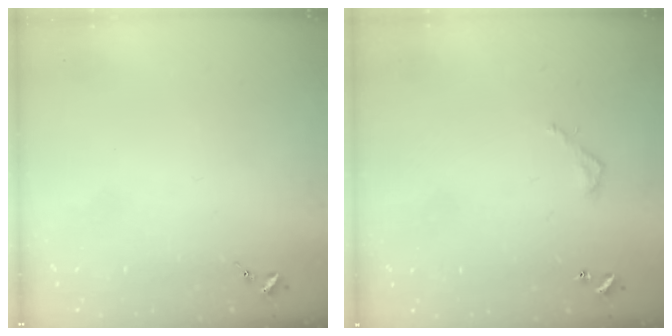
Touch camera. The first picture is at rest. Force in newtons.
{"total": 3.7, "press": 3.7, "slide": 0.3}